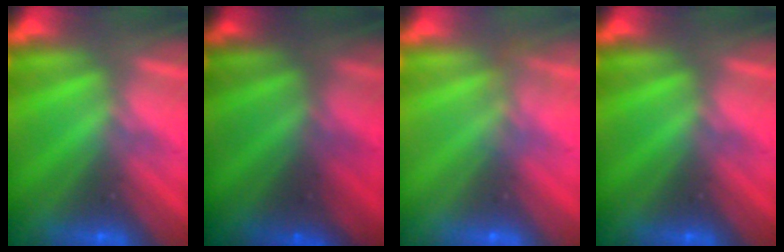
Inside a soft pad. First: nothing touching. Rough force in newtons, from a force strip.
{"total": 1.5}
{"total": 2.2}
{"total": 0.0}